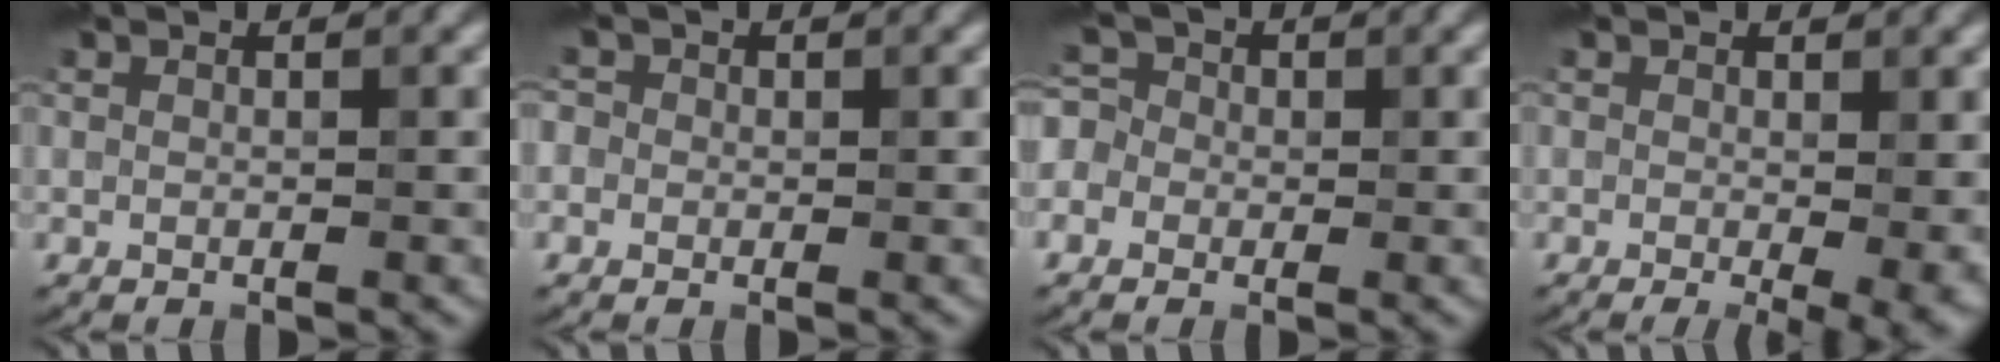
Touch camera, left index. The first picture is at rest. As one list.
[{"total": 1.3, "force": [0.1, 1.3, 0.1], "torque": [0.011, 0.001, -0.007]}, {"total": 3.3, "force": [-0.8, 3.2, 0.7], "torque": [0.005, 0.016, -0.049]}, {"total": 4.5, "force": [-0.9, 1.5, 4.2], "torque": [-0.047, -0.018, -0.001]}]